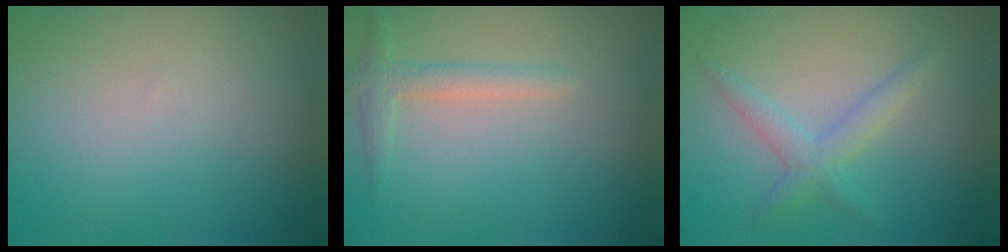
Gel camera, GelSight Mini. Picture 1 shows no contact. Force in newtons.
{"total": 1.8, "press": 1.7, "slide": 0.1}
{"total": 2.2, "press": 2.2, "slide": 0.1}